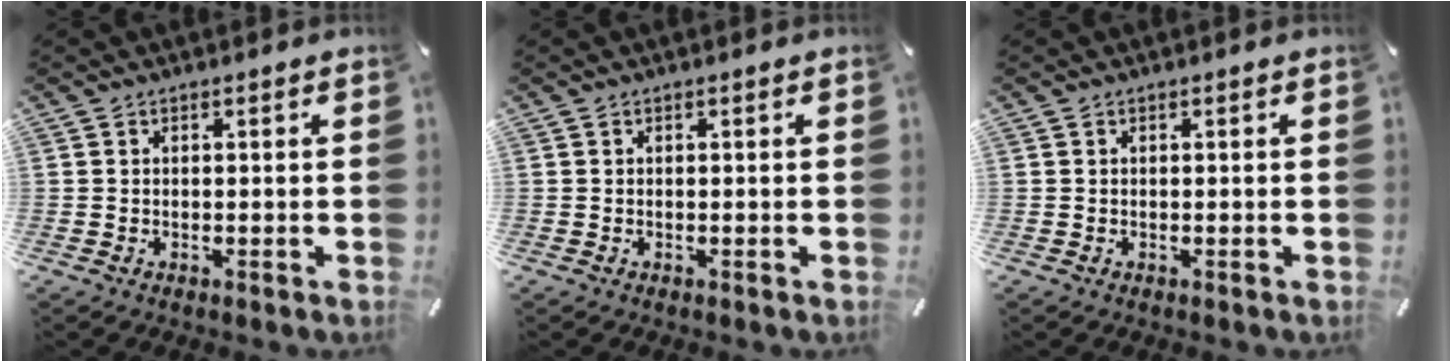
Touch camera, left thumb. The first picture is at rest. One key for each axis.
{"total": 0.0}
{"total": 0.0}